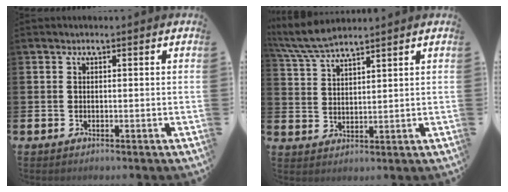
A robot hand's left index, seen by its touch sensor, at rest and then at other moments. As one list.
[{"total": 5.4, "force": [5.1, 0.5, 1.8], "torque": [-0.055, -0.017, 0.094]}]